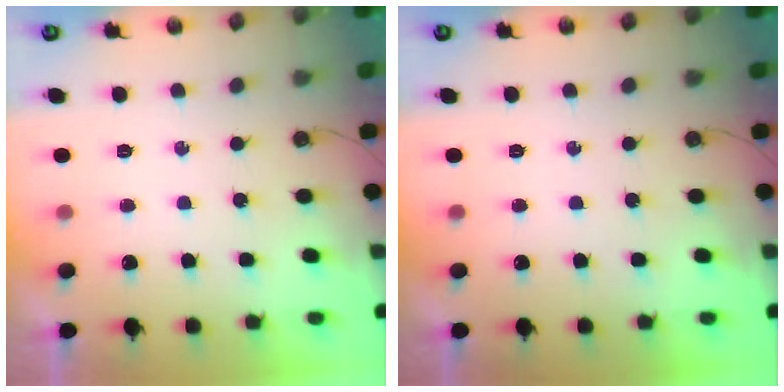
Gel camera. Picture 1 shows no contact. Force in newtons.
{"total": 0.0}